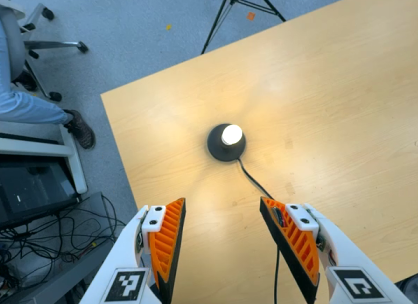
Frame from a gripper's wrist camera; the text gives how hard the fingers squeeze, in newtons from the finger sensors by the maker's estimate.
{"total": 0.0}